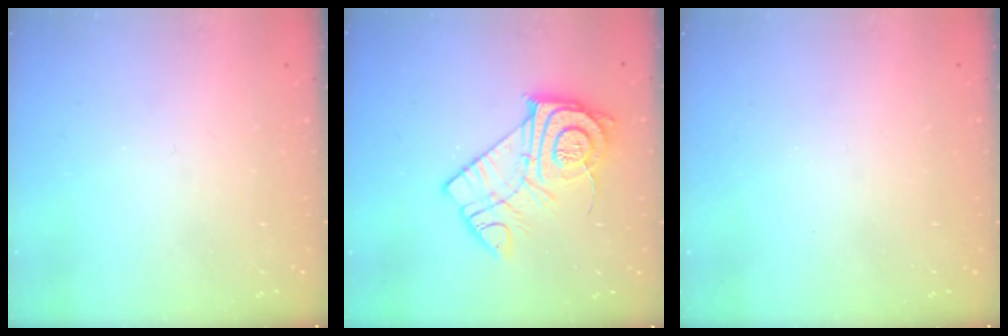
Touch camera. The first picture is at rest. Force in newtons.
{"total": 14.5, "press": 14.5, "slide": 1.0}
{"total": 0.0}